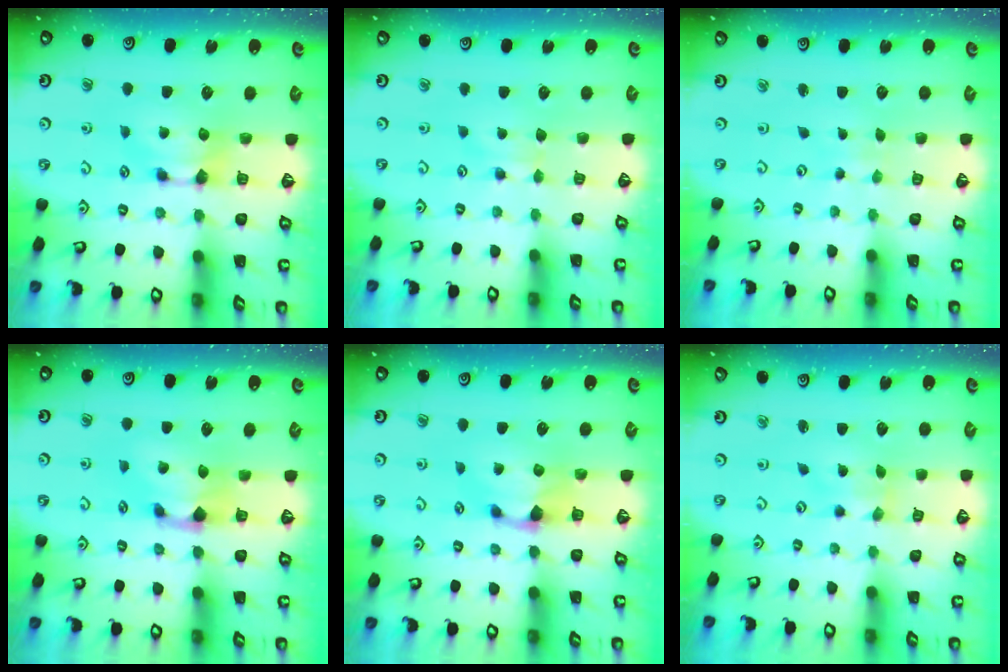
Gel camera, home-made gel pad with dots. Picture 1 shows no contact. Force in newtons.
{"total": 2.4, "press": 2.4, "slide": 0.4}
{"total": 6.1, "press": 6.1, "slide": 0.2}
{"total": 1.4, "press": 0.4, "slide": 1.3}
{"total": 1.6, "press": 1.2, "slide": 1.0}
{"total": 2.4, "press": 2.2, "slide": 1.0}